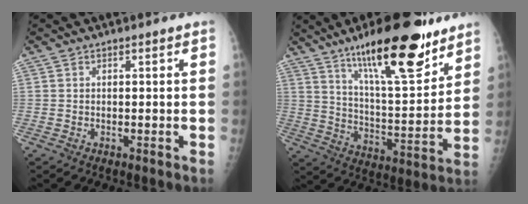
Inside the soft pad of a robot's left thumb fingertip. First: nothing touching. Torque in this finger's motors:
{"motor_torque": [1.07, -0.11, 1.63, -1.13, 0.34]}